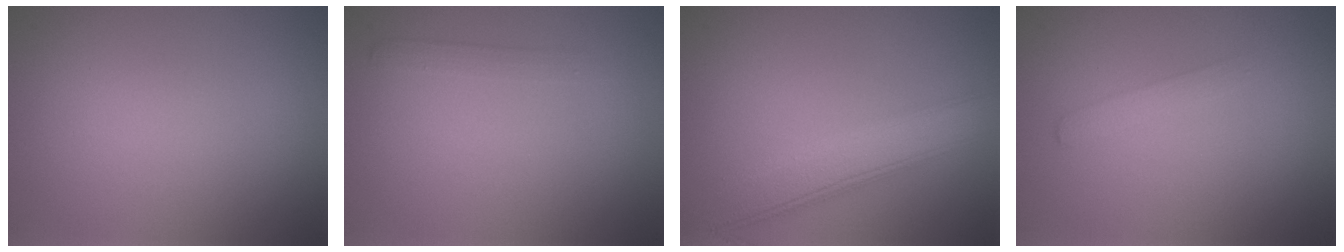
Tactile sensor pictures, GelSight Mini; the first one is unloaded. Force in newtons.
{"total": 1.1, "press": 1.1, "slide": 0.0}
{"total": 6.0, "press": 6.0, "slide": 0.4}
{"total": 1.2, "press": 1.2, "slide": 0.0}